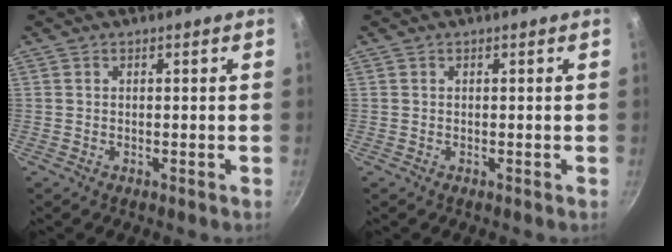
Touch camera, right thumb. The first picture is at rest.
{"total": 0.0}